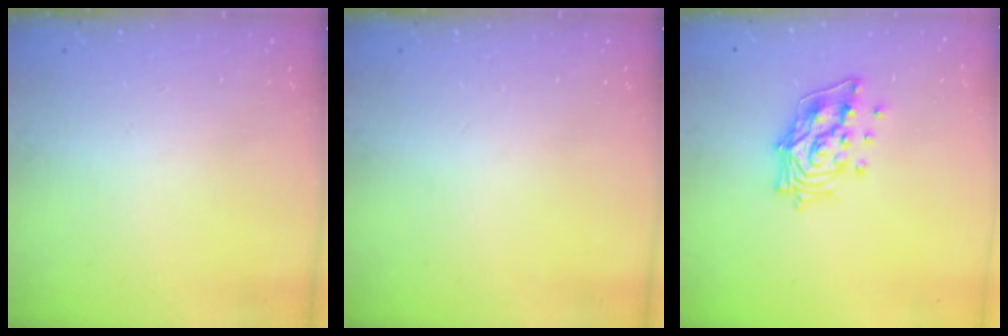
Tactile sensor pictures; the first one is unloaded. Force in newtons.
{"total": 0.0}
{"total": 13.5, "press": 13.5, "slide": 1.6}